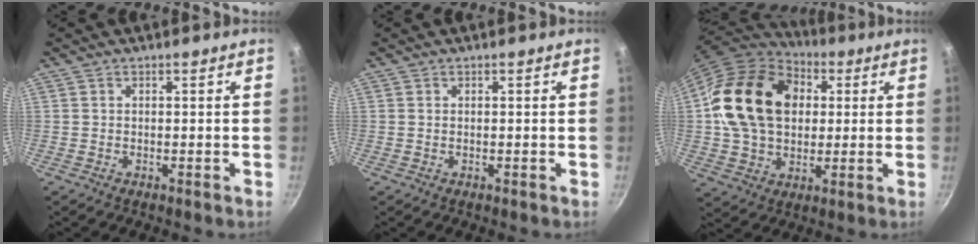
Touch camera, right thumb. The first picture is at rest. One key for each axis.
{"total": 0.0}
{"total": 21.4, "fx": 3.8, "fy": 16.1, "fz": 13.7, "tx": -0.211, "ty": 0.016, "tz": 0.062}